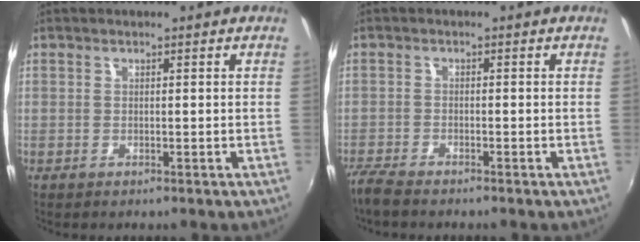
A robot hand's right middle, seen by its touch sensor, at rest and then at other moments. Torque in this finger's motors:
{"motor_torque": [0.03, -0.03, -0.02, 0.02]}